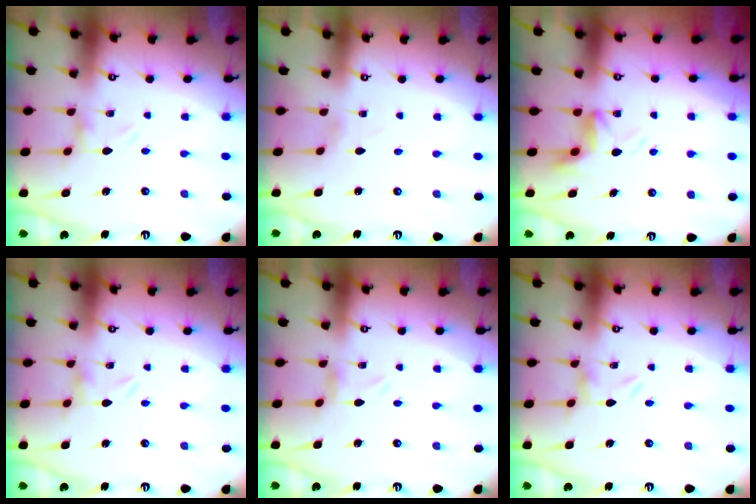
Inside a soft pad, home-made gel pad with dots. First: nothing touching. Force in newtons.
{"total": 1.2, "press": 1.2, "slide": 0.1}
{"total": 5.5, "press": 5.2, "slide": 1.8}
{"total": 0.0}
{"total": 0.0}
{"total": 0.0}